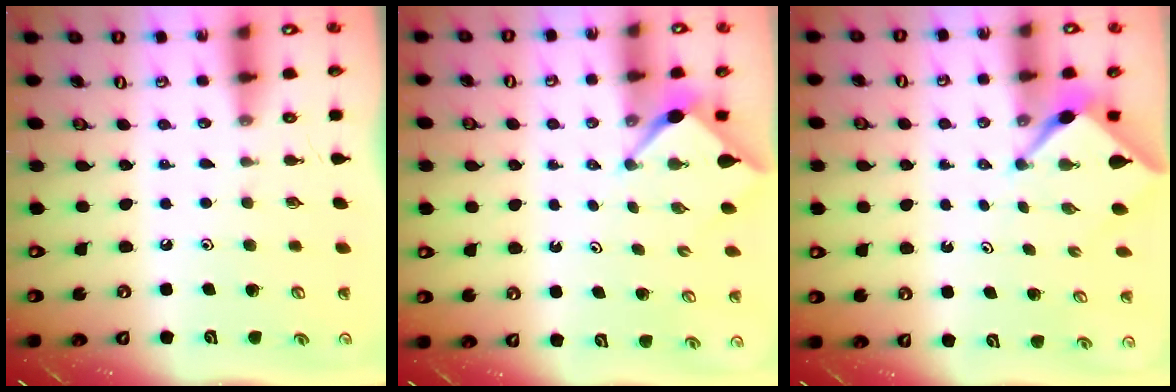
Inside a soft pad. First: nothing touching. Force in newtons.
{"total": 2.5, "press": 2.5, "slide": 0.3}
{"total": 2.2, "press": 2.2, "slide": 0.3}